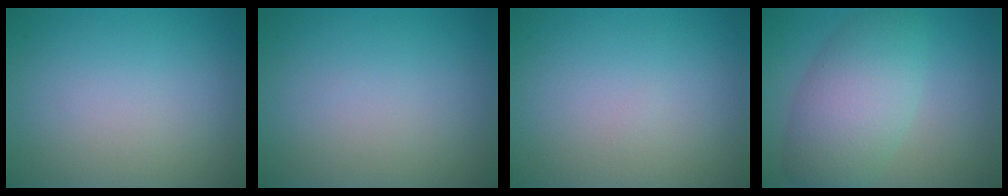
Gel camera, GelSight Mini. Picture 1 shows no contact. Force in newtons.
{"total": 0.0}
{"total": 0.0}
{"total": 6.6, "press": 6.6, "slide": 0.2}